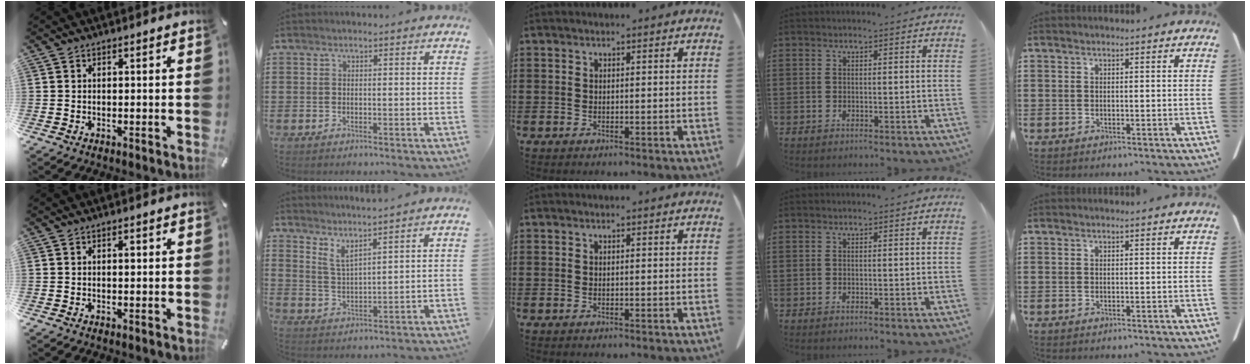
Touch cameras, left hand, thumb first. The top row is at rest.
{"thumb": {"total": 1.1, "force": [0.3, 0.6, 0.9], "torque": [-0.011, -0.001, 0.002]}, "index": {"total": 3.5, "force": [3.2, -0.1, 1.4], "torque": [-0.037, -0.014, 0.057]}}